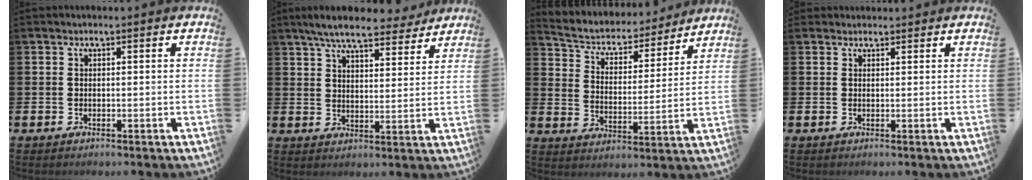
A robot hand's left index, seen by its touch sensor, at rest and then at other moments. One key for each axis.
{"total": 7.6, "fx": 6.9, "fy": 1.6, "fz": 2.7, "tx": -0.052, "ty": -0.038, "tz": 0.118}
{"total": 5.1, "fx": 4.7, "fy": 1.9, "fz": 0.8, "tx": -0.045, "ty": -0.041, "tz": 0.073}
{"total": 1.3, "fx": 1.2, "fy": 0.4, "fz": 0.0, "tx": 0.020, "ty": -0.006, "tz": 0.018}